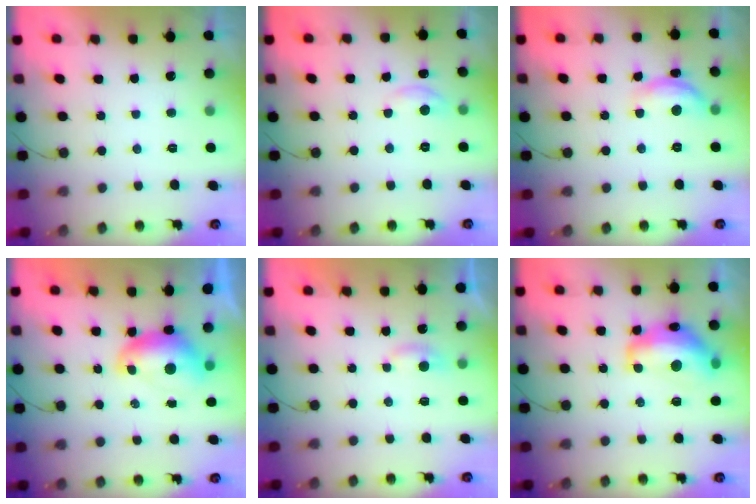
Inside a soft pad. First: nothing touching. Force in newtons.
{"total": 3.8, "press": 3.8, "slide": 0.5}
{"total": 10.3, "press": 10.3, "slide": 0.5}
{"total": 8.5, "press": 8.4, "slide": 1.0}
{"total": 2.8, "press": 2.8, "slide": 0.3}
{"total": 15.1, "press": 15.1, "slide": 0.8}